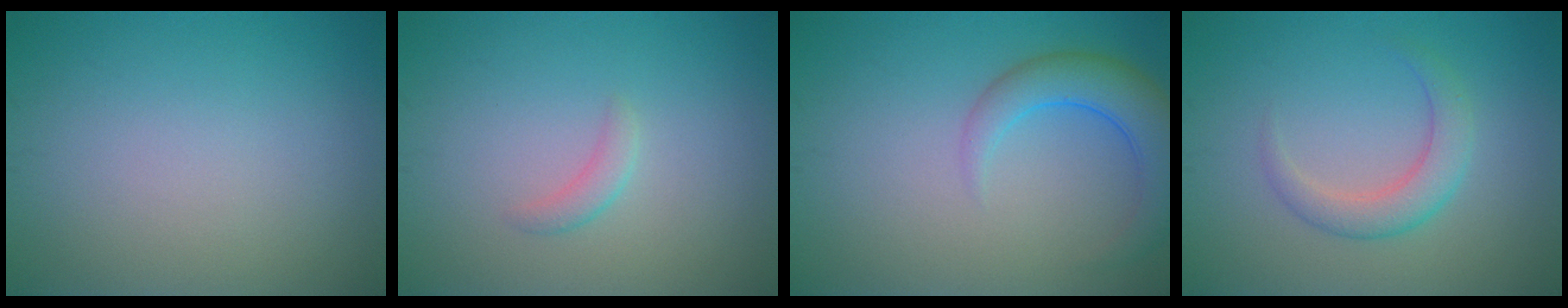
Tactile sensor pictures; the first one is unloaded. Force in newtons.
{"total": 1.2, "press": 1.2, "slide": 0.1}
{"total": 4.6, "press": 4.6, "slide": 0.4}
{"total": 2.8, "press": 2.8, "slide": 0.1}